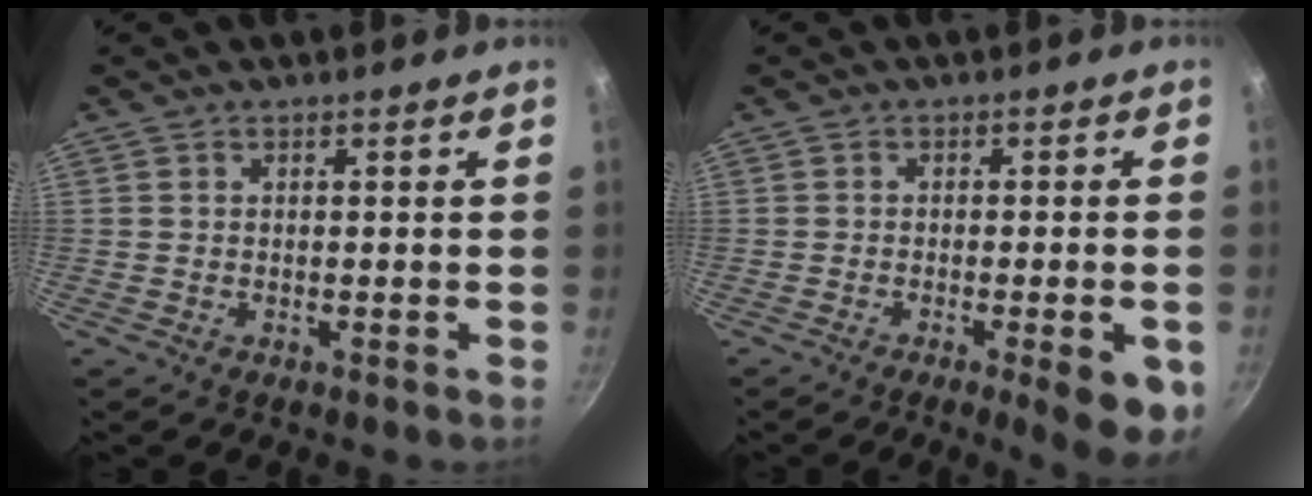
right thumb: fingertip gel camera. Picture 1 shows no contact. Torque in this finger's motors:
{"motor_torque": [1.12, 1.57, 0.60, -0.66, 0.22]}